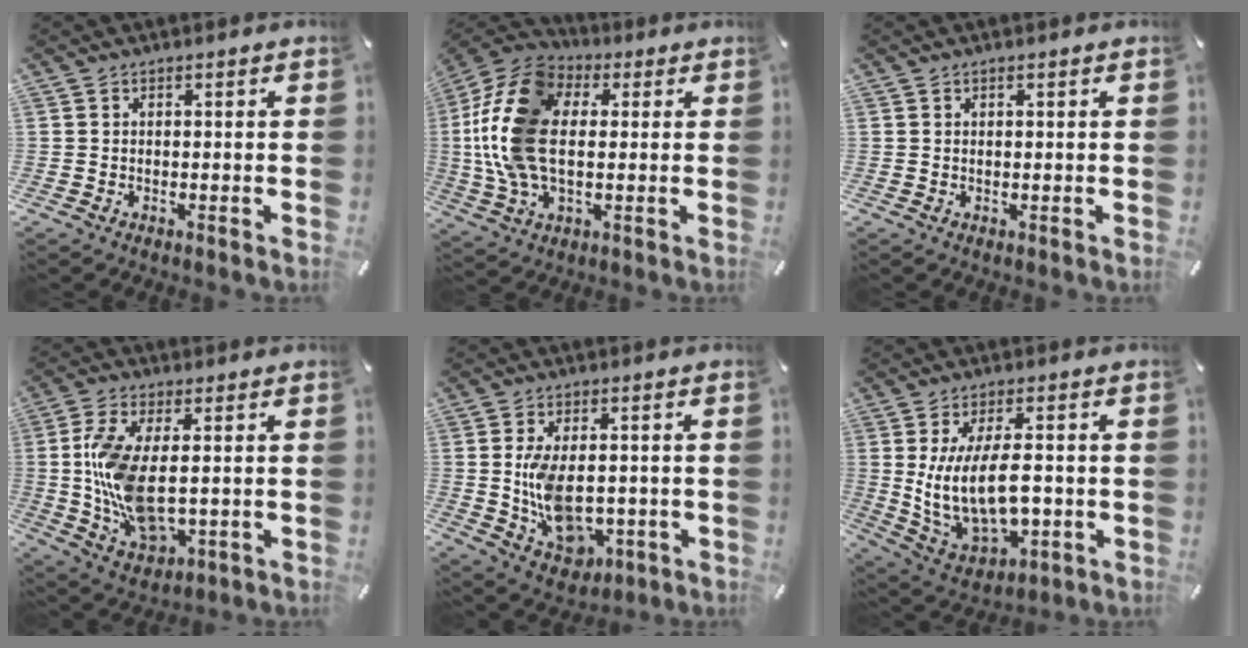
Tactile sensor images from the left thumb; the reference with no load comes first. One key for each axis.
{"total": 17.0, "fx": 1.4, "fy": 11.1, "fz": 12.8, "tx": -0.297, "ty": 0.007, "tz": 0.024}
{"total": 0.5, "fx": 0.2, "fy": 0.0, "fz": 0.5, "tx": -0.008, "ty": -0.001, "tz": 0.004}
{"total": 13.0, "fx": 0.2, "fy": 6.6, "fz": 11.2, "tx": -0.254, "ty": -0.011, "tz": 0.005}
{"total": 11.4, "fx": -0.7, "fy": 7.4, "fz": 8.6, "tx": -0.164, "ty": -0.001, "tz": -0.010}
{"total": 15.1, "fx": 0.6, "fy": 7.9, "fz": 12.8, "tx": -0.257, "ty": -0.011, "tz": 0.011}